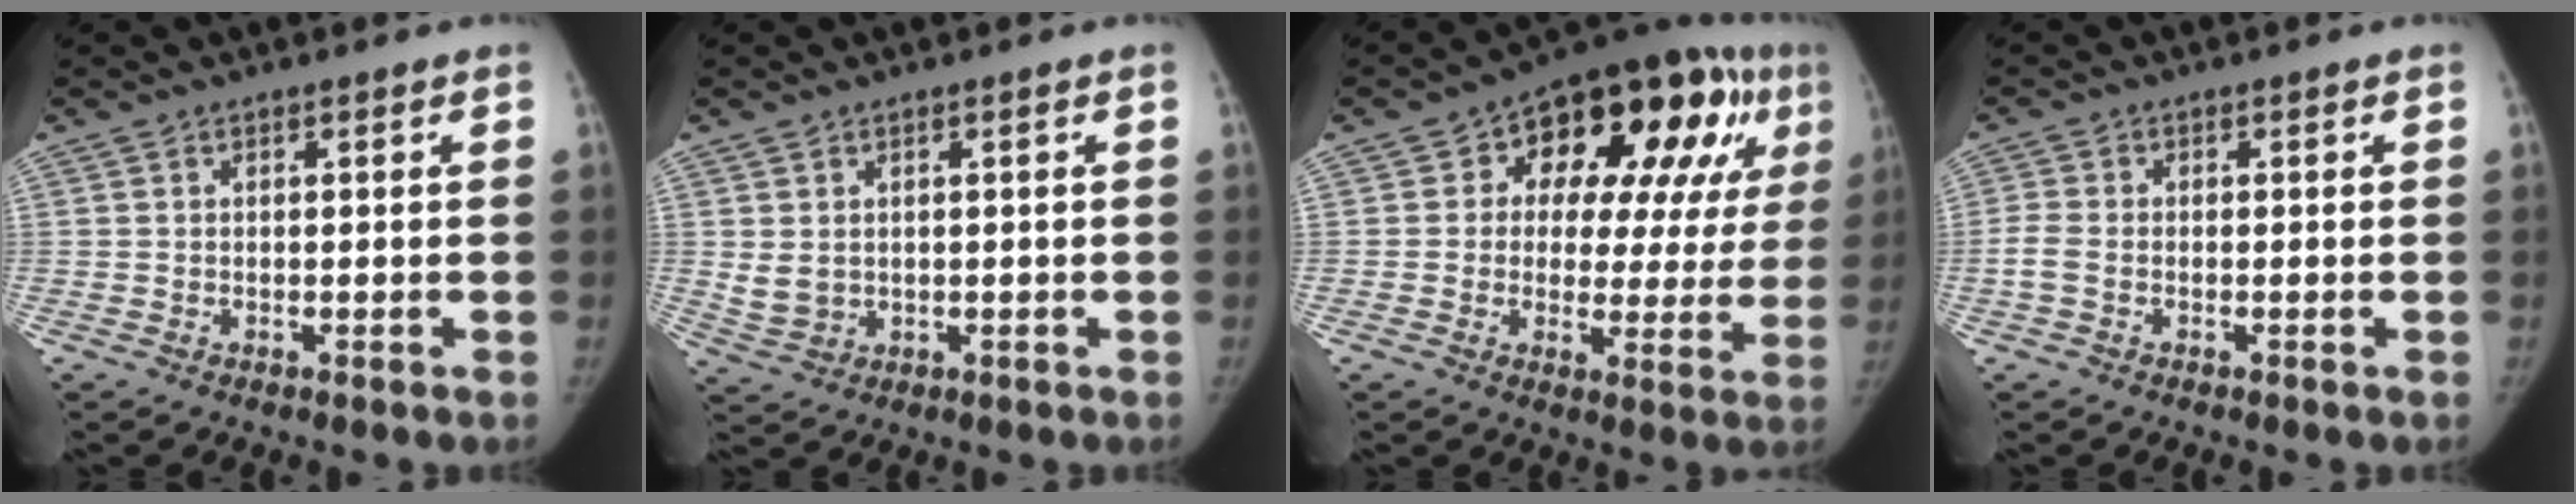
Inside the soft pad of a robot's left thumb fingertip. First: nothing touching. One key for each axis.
{"total": 3.4, "fx": 0.6, "fy": 2.8, "fz": 1.9, "tx": -0.028, "ty": -0.010, "tz": 0.024}
{"total": 21.1, "fx": 7.2, "fy": 11.8, "fz": 15.9, "tx": -0.157, "ty": 0.021, "tz": 0.090}
{"total": 2.8, "fx": -0.9, "fy": 1.8, "fz": 1.9, "tx": -0.049, "ty": 0.001, "tz": -0.022}